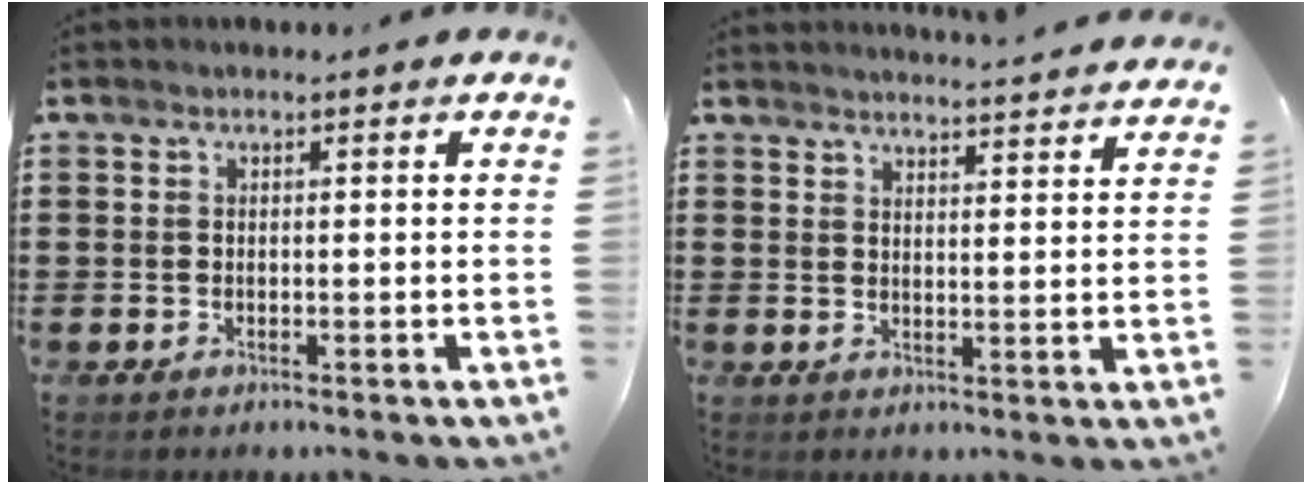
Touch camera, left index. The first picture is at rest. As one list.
[{"total": 3.5, "force": [3.3, -0.9, 0.0], "torque": [-0.012, -0.024, 0.059]}]